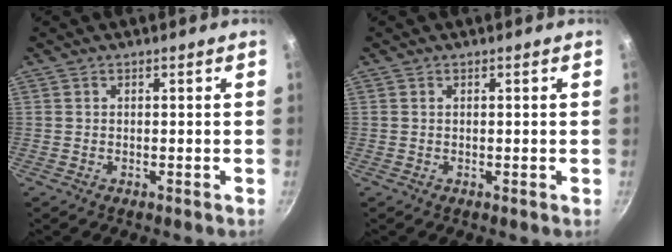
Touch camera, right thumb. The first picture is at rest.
{"total": 0.0}